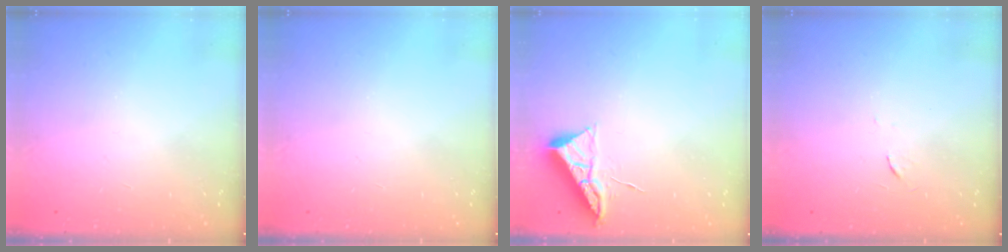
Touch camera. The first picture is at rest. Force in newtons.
{"total": 0.0}
{"total": 6.6, "press": 6.6, "slide": 0.7}
{"total": 3.7, "press": 3.4, "slide": 1.3}